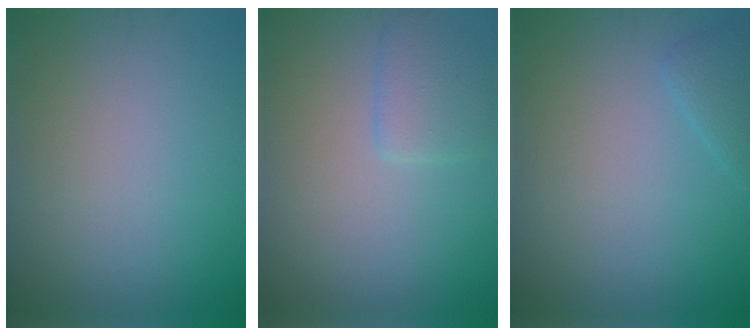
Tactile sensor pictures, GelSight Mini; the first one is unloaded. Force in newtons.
{"total": 2.3, "press": 2.3, "slide": 0.1}
{"total": 1.4, "press": 1.4, "slide": 0.1}